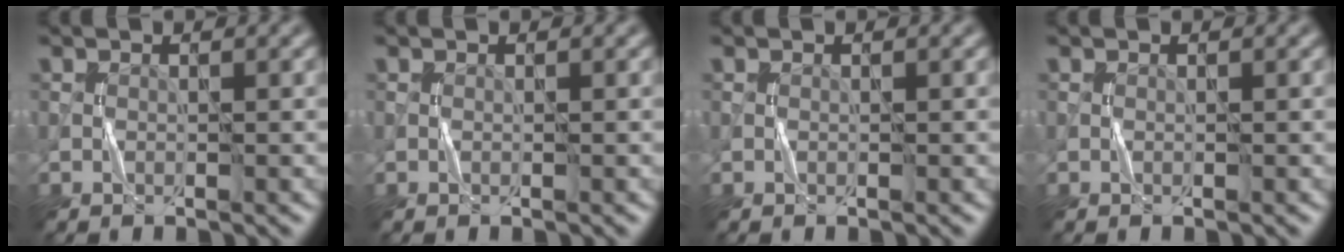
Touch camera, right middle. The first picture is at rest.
{"total": 0.0}
{"total": 0.0}
{"total": 0.0}